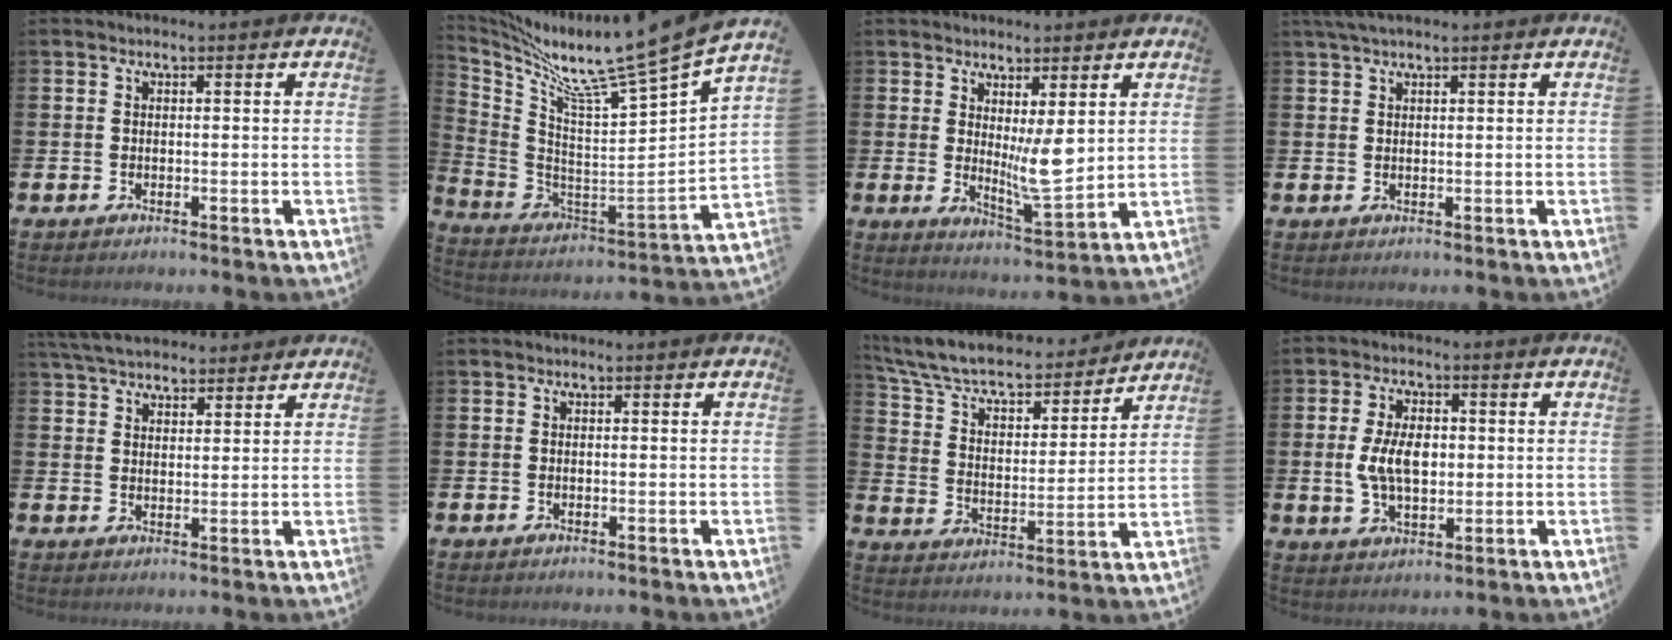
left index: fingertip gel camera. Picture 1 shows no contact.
{"total": 10.1, "force": [9.0, -1.0, 4.5], "torque": [-0.125, -0.084, 0.138]}
{"total": 5.8, "force": [2.3, 1.7, 5.0], "torque": [-0.065, -0.035, 0.036]}
{"total": 2.4, "force": [1.9, 0.5, 1.4], "torque": [-0.027, 0.004, 0.034]}
{"total": 5.3, "force": [5.0, 1.4, 1.0], "torque": [-0.040, -0.013, 0.094]}
{"total": 0.0}
{"total": 7.7, "force": [6.9, 2.2, 2.5], "torque": [-0.087, -0.052, 0.118]}
{"total": 6.3, "force": [0.4, 3.6, 5.1], "torque": [-0.100, 0.007, 0.003]}